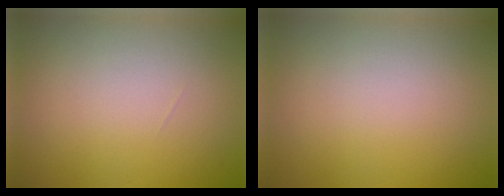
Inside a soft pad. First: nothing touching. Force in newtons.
{"total": 0.0}